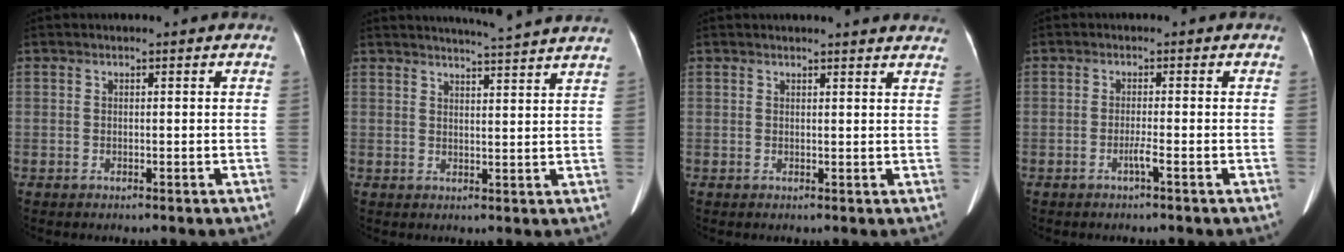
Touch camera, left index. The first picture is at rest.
{"total": 10.4, "force": [9.8, -1.3, 3.4], "torque": [-0.052, -0.007, 0.112]}
{"total": 8.4, "force": [8.0, 0.7, 2.3], "torque": [-0.017, -0.001, 0.067]}
{"total": 1.4, "force": [-0.8, -0.3, 1.1], "torque": [-0.020, 0.000, -0.015]}